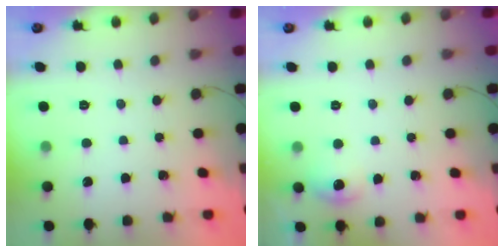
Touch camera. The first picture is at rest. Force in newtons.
{"total": 6.0, "press": 5.8, "slide": 1.7}